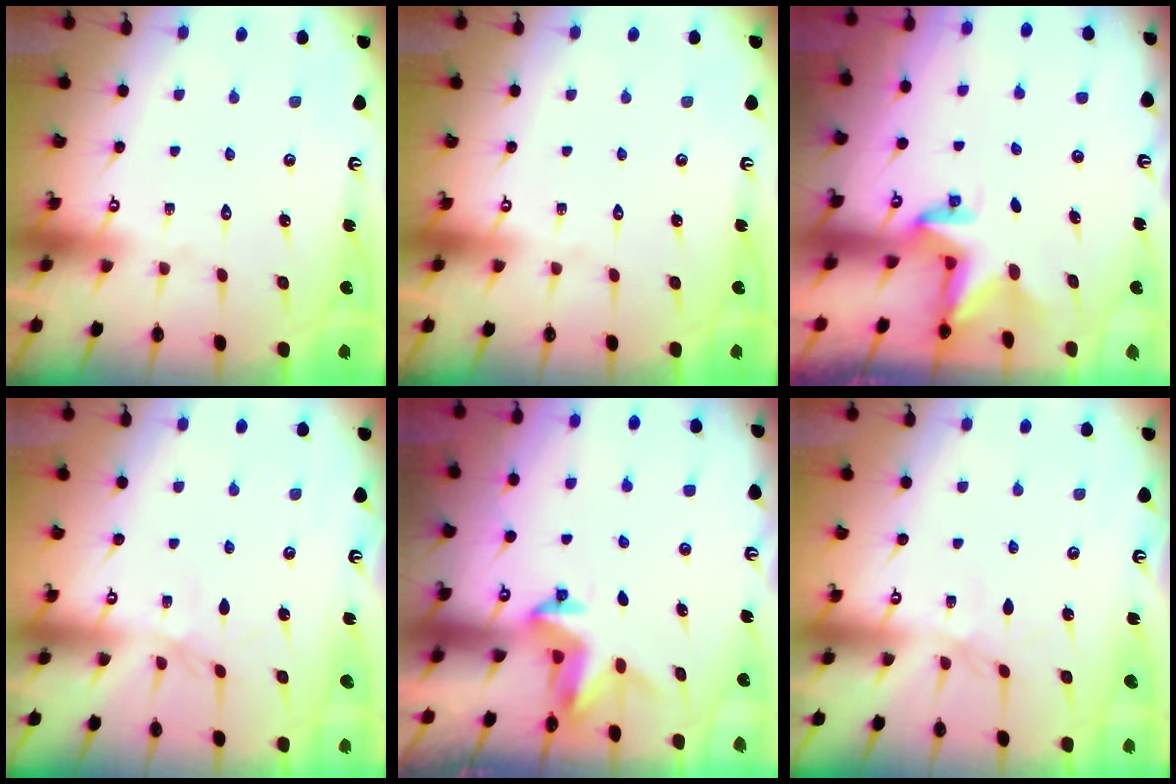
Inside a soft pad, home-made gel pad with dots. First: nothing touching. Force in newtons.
{"total": 0.0}
{"total": 2.8, "press": 2.8, "slide": 0.1}
{"total": 1.7, "press": 1.7, "slide": 0.4}
{"total": 3.4, "press": 3.4, "slide": 0.2}
{"total": 1.7, "press": 1.7, "slide": 0.4}